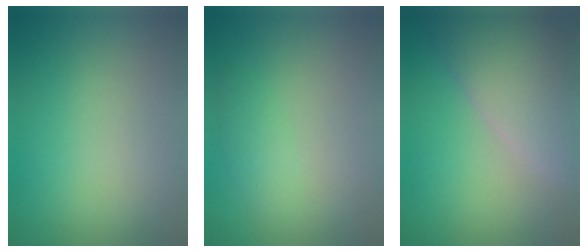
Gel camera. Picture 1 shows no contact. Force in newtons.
{"total": 1.3, "press": 1.3, "slide": 0.1}
{"total": 9.5, "press": 9.4, "slide": 1.2}